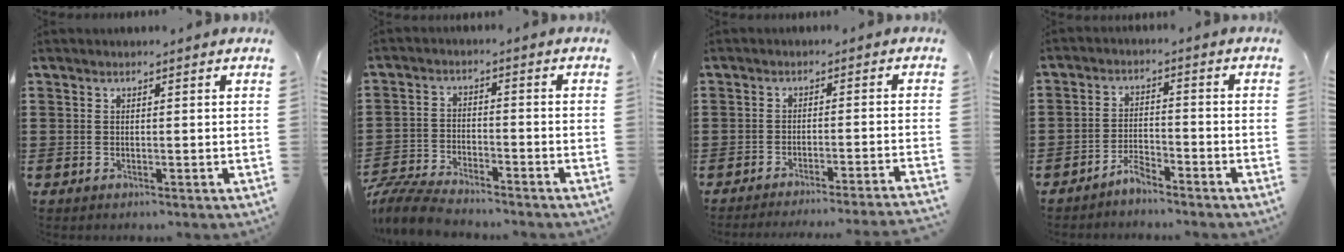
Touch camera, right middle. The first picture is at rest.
{"total": 6.7, "force": [-6.4, 0.9, 1.6], "torque": [-0.047, 0.004, -0.129]}
{"total": 2.8, "force": [-2.7, -0.5, 0.6], "torque": [-0.012, -0.002, -0.055]}
{"total": 3.6, "force": [-3.5, 0.6, 0.2], "torque": [-0.018, 0.003, -0.075]}